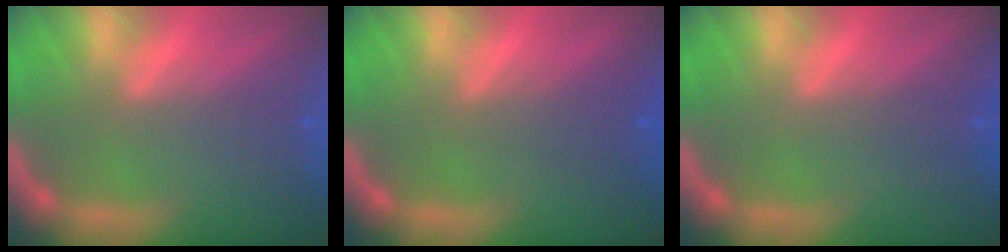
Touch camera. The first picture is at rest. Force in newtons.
{"total": 2.0}
{"total": 1.0}